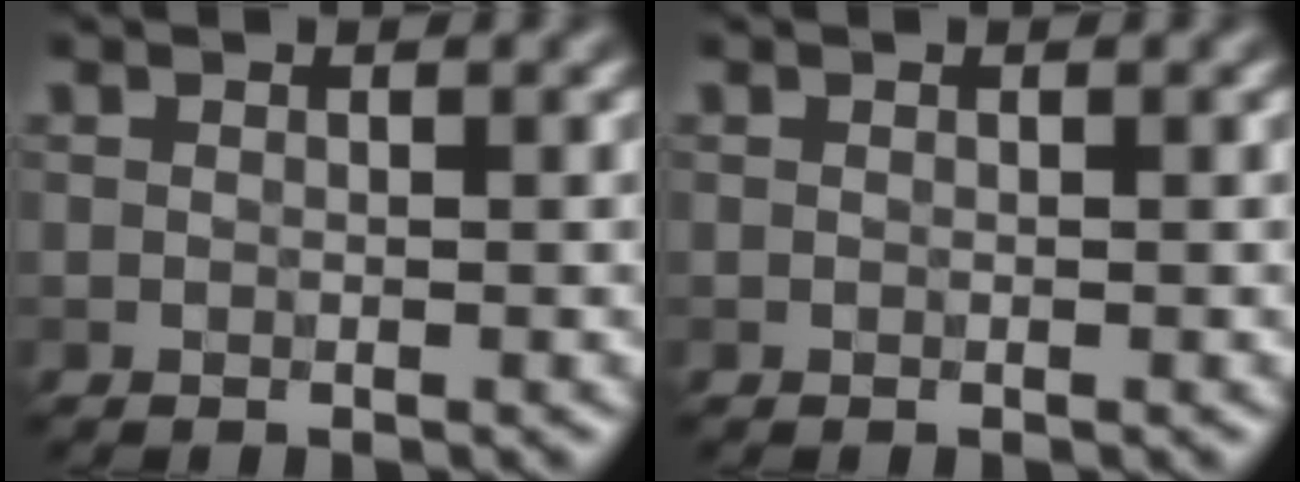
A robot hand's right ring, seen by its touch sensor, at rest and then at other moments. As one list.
[{"total": 0.0}]